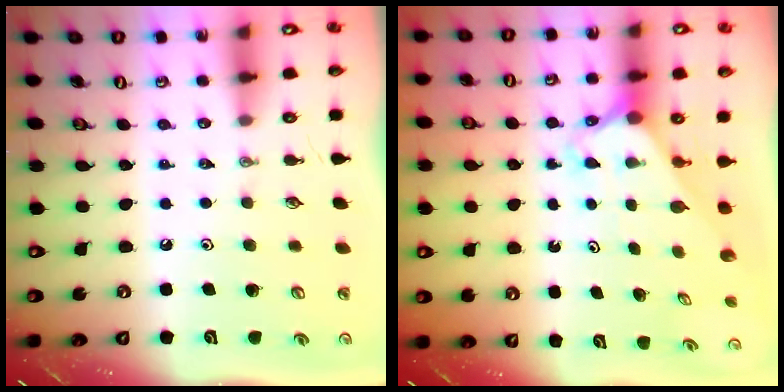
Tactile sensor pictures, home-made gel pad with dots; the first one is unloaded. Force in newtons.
{"total": 2.3, "press": 2.3, "slide": 0.2}